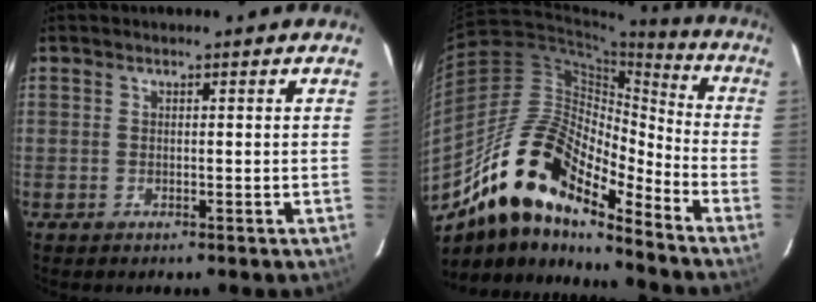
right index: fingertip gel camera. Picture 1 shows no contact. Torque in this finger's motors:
{"motor_torque": [0.74, -0.82, 1.05, 0.21]}